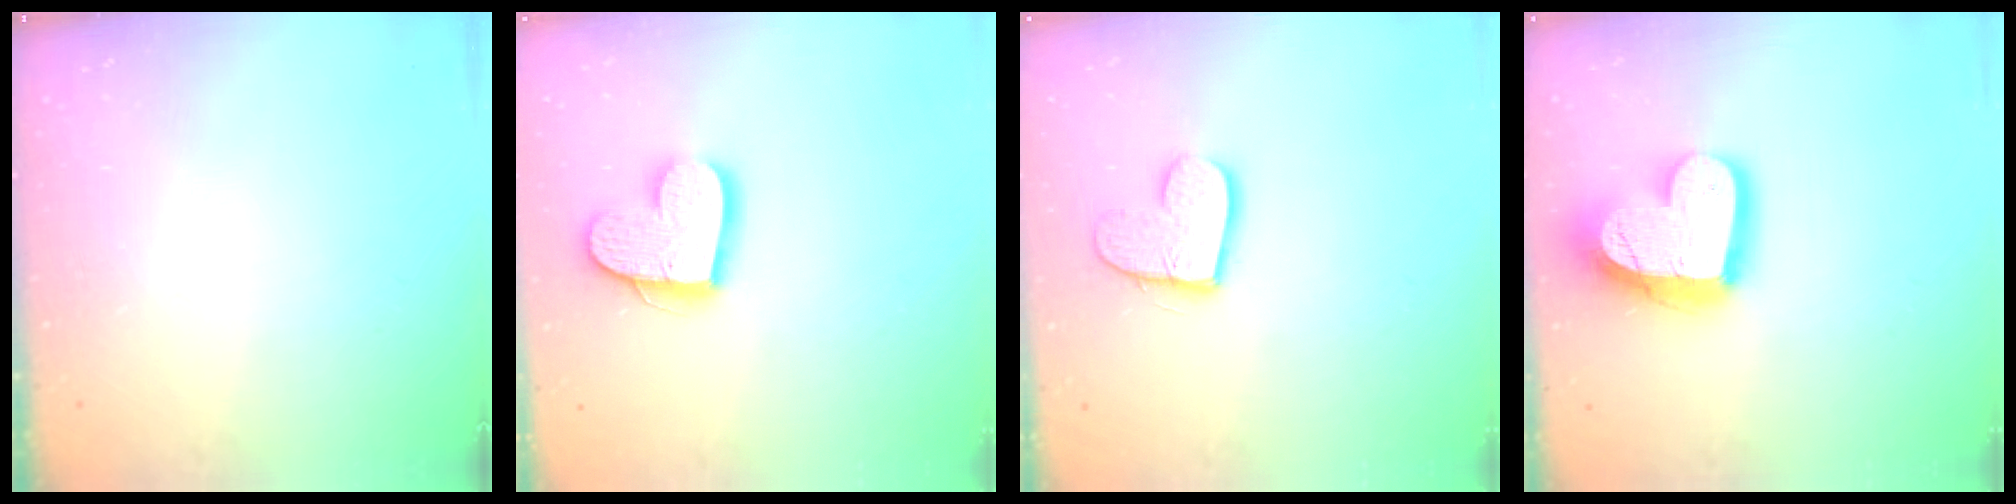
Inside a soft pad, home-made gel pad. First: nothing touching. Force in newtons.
{"total": 15.0, "press": 14.9, "slide": 1.1}
{"total": 12.0, "press": 11.9, "slide": 0.9}
{"total": 18.8, "press": 18.7, "slide": 1.9}